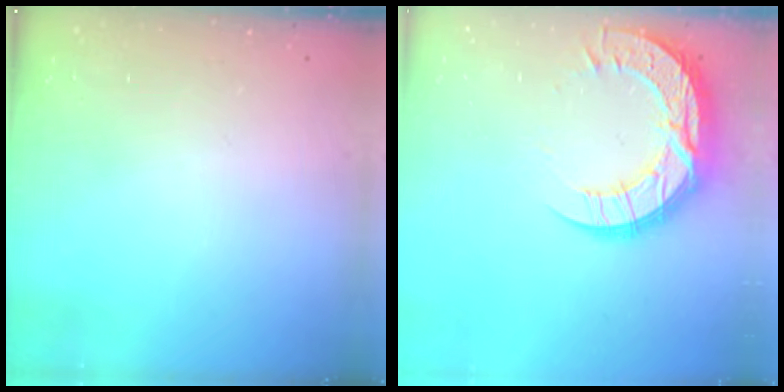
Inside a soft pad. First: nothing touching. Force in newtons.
{"total": 16.3, "press": 16.3, "slide": 1.4}